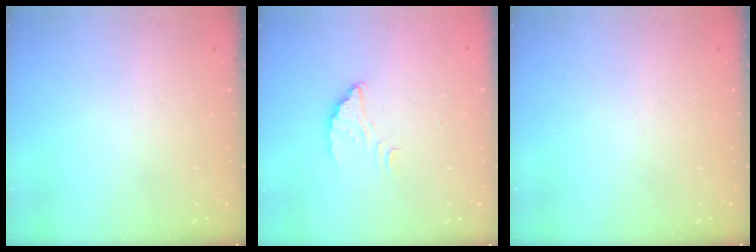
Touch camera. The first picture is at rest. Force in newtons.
{"total": 2.4, "press": 2.4, "slide": 0.1}
{"total": 0.0}